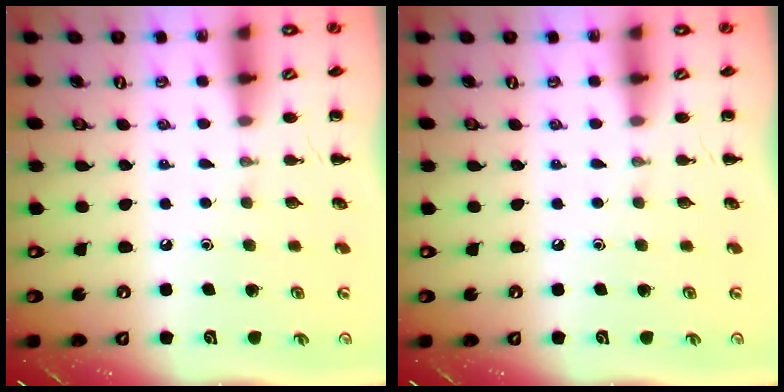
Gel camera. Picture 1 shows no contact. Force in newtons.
{"total": 0.0}